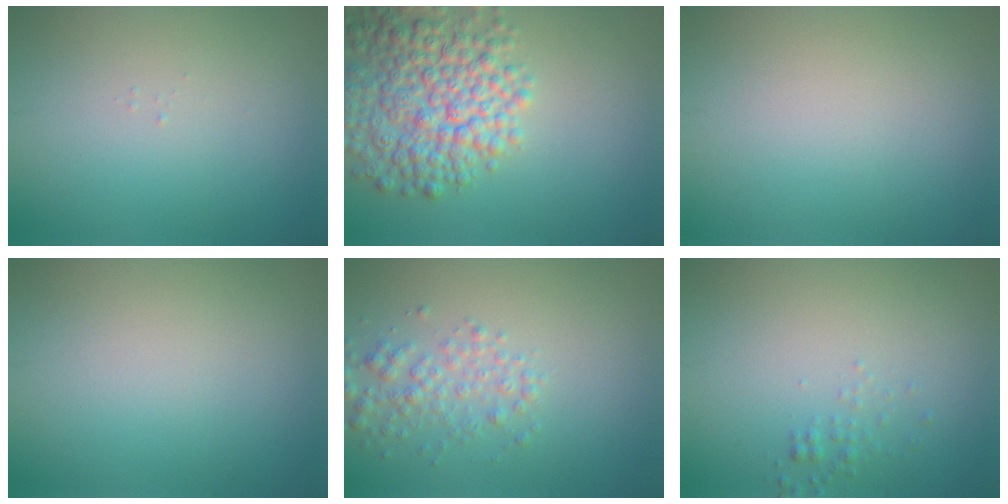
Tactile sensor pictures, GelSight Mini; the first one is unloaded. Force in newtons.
{"total": 8.0, "press": 7.9, "slide": 0.5}
{"total": 0.0}
{"total": 0.0}
{"total": 2.6, "press": 2.6, "slide": 0.0}
{"total": 0.9, "press": 0.9, "slide": 0.0}